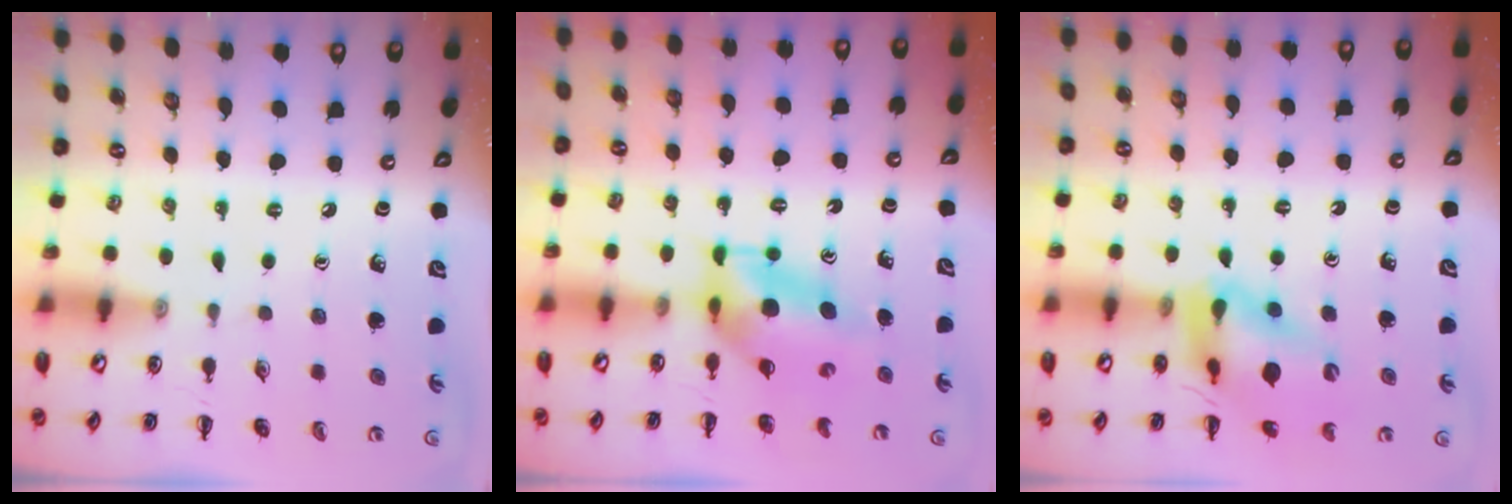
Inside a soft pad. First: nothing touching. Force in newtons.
{"total": 5.1, "press": 5.0, "slide": 1.1}
{"total": 12.7, "press": 12.4, "slide": 2.7}